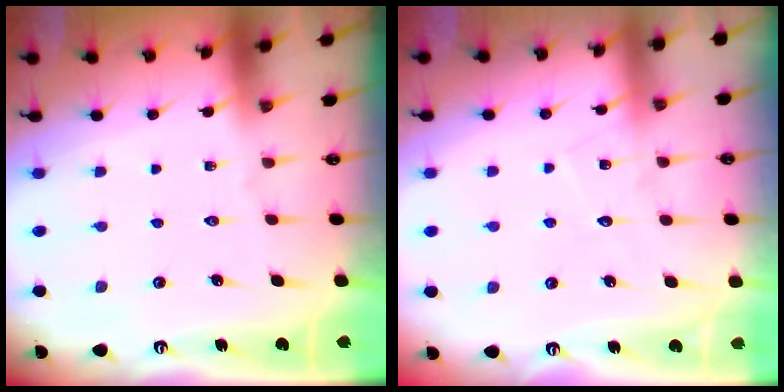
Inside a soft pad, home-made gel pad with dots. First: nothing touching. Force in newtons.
{"total": 4.7, "press": 4.7, "slide": 0.4}